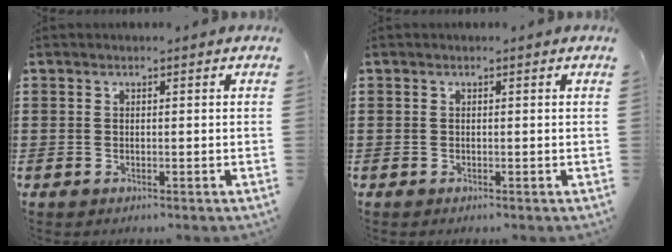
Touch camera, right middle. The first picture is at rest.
{"total": 0.0}